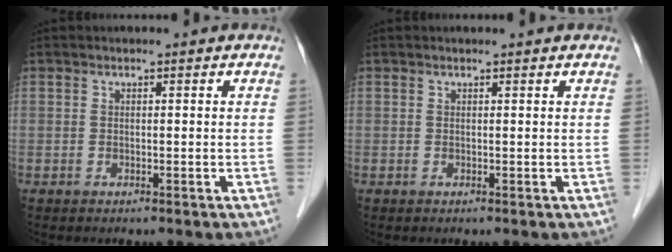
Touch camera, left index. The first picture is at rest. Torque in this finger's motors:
{"motor_torque": [-0.50, -0.59, -0.64, -0.04]}